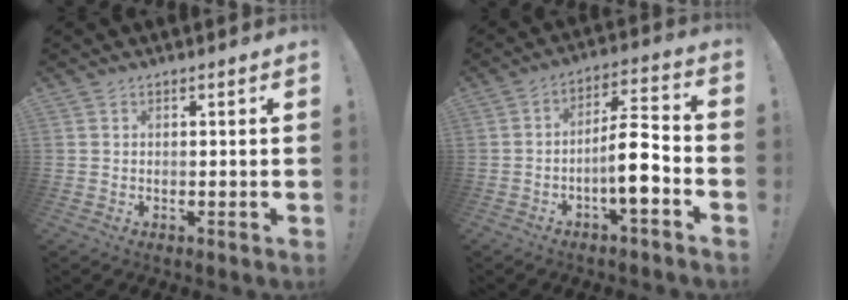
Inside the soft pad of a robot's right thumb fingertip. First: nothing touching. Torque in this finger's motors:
{"motor_torque": [1.98, 1.99, 2.25, -0.52, 0.74]}